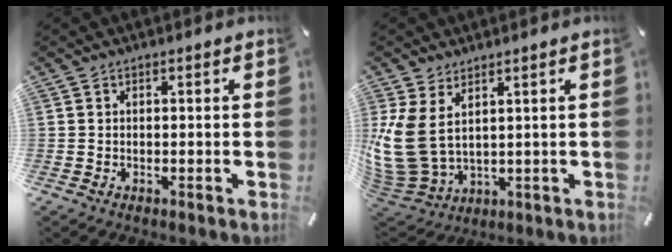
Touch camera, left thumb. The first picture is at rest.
{"total": 11.1, "force": [3.4, 7.8, 7.2], "torque": [-0.193, -0.023, 0.065]}